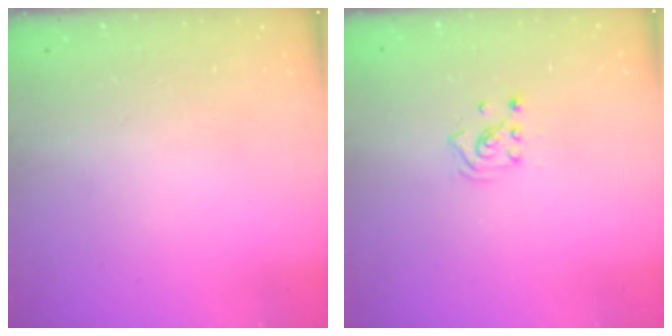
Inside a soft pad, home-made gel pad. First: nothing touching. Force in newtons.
{"total": 2.1, "press": 2.0, "slide": 0.8}